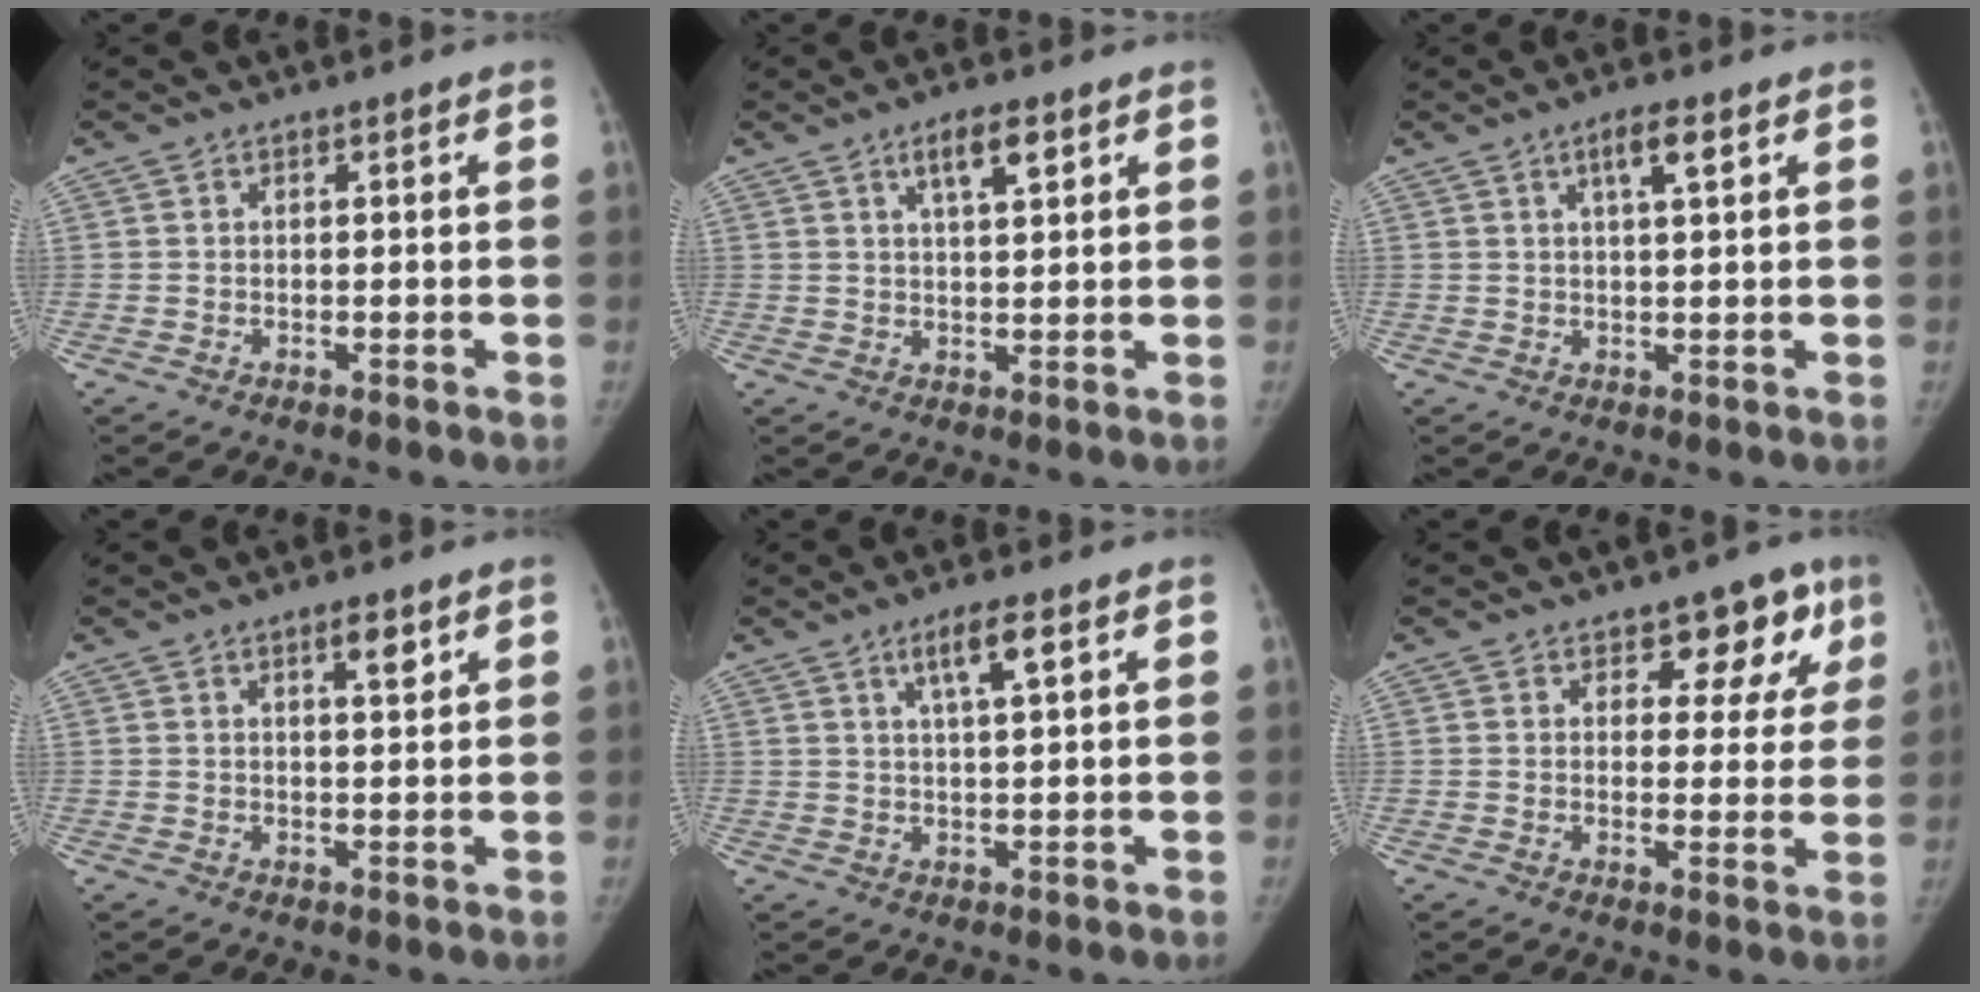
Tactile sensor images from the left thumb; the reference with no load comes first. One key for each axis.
{"total": 5.2, "fx": 2.7, "fy": 1.6, "fz": 4.1, "tx": -0.062, "ty": -0.009, "tz": 0.046}
{"total": 4.0, "fx": 1.9, "fy": 0.8, "fz": 3.4, "tx": -0.060, "ty": -0.001, "tz": 0.034}
{"total": 2.9, "fx": 1.6, "fy": 0.8, "fz": 2.3, "tx": -0.029, "ty": -0.009, "tz": 0.026}
{"total": 5.1, "fx": 2.4, "fy": 0.8, "fz": 4.4, "tx": -0.079, "ty": -0.004, "tz": 0.045}
{"total": 7.8, "fx": 4.4, "fy": 5.0, "fz": 4.1, "tx": 0.001, "ty": -0.014, "tz": 0.051}